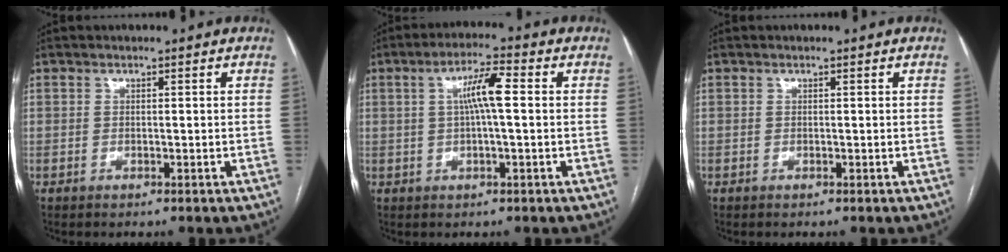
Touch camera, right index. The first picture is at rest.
{"total": 6.2, "force": [0.8, 0.6, 6.1], "torque": [-0.112, 0.015, 0.012]}
{"total": 0.0}